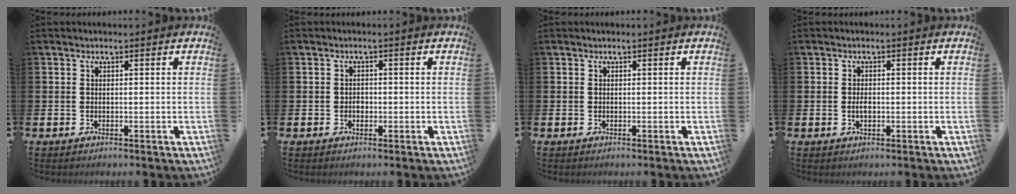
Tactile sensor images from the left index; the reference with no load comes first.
{"total": 1.1, "force": [-0.3, 0.9, 0.6], "torque": [-0.008, 0.004, -0.007]}
{"total": 0.0}
{"total": 1.4, "force": [-0.2, 0.8, 1.2], "torque": [-0.018, 0.002, -0.006]}